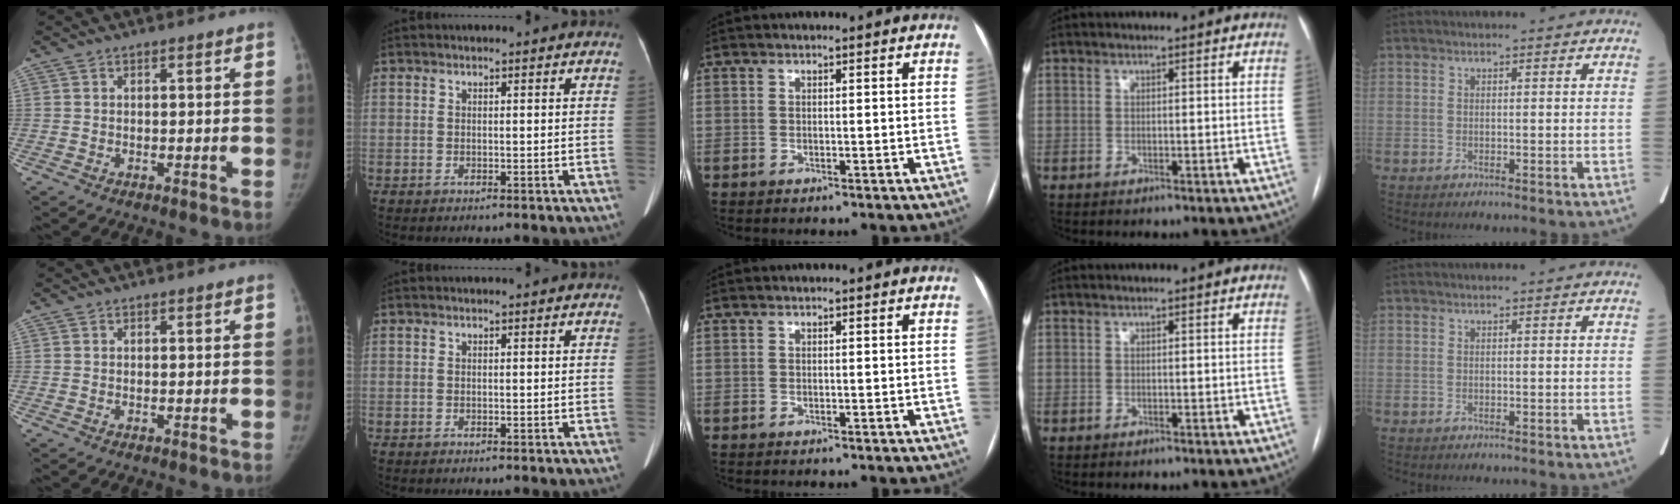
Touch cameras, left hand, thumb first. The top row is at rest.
{}